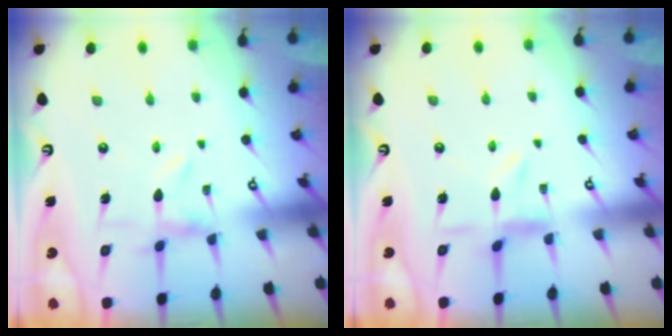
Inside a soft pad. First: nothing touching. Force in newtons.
{"total": 2.7, "press": 2.7, "slide": 0.4}